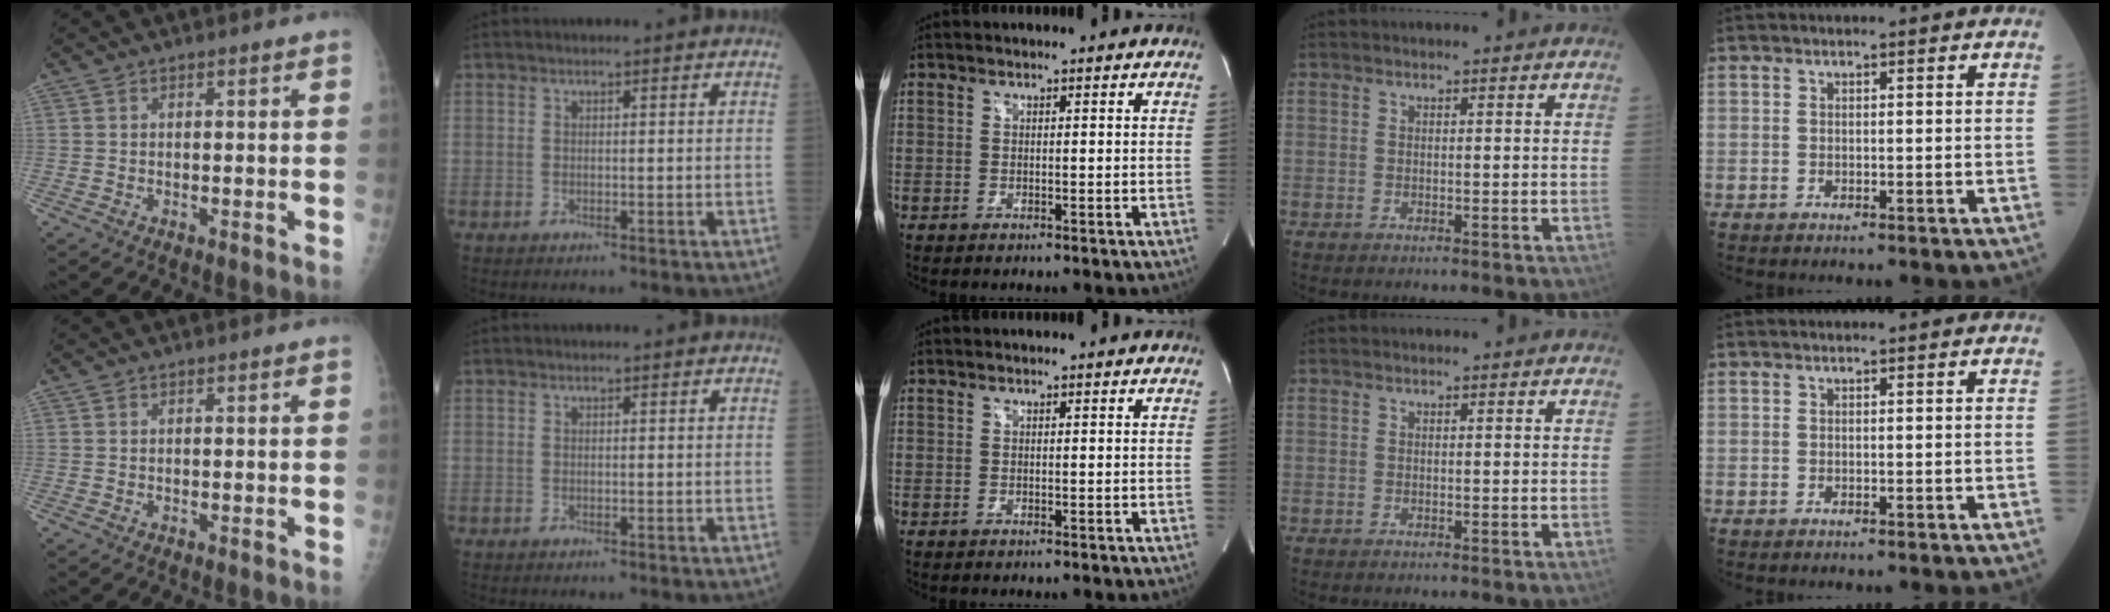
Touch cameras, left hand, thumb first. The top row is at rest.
{}